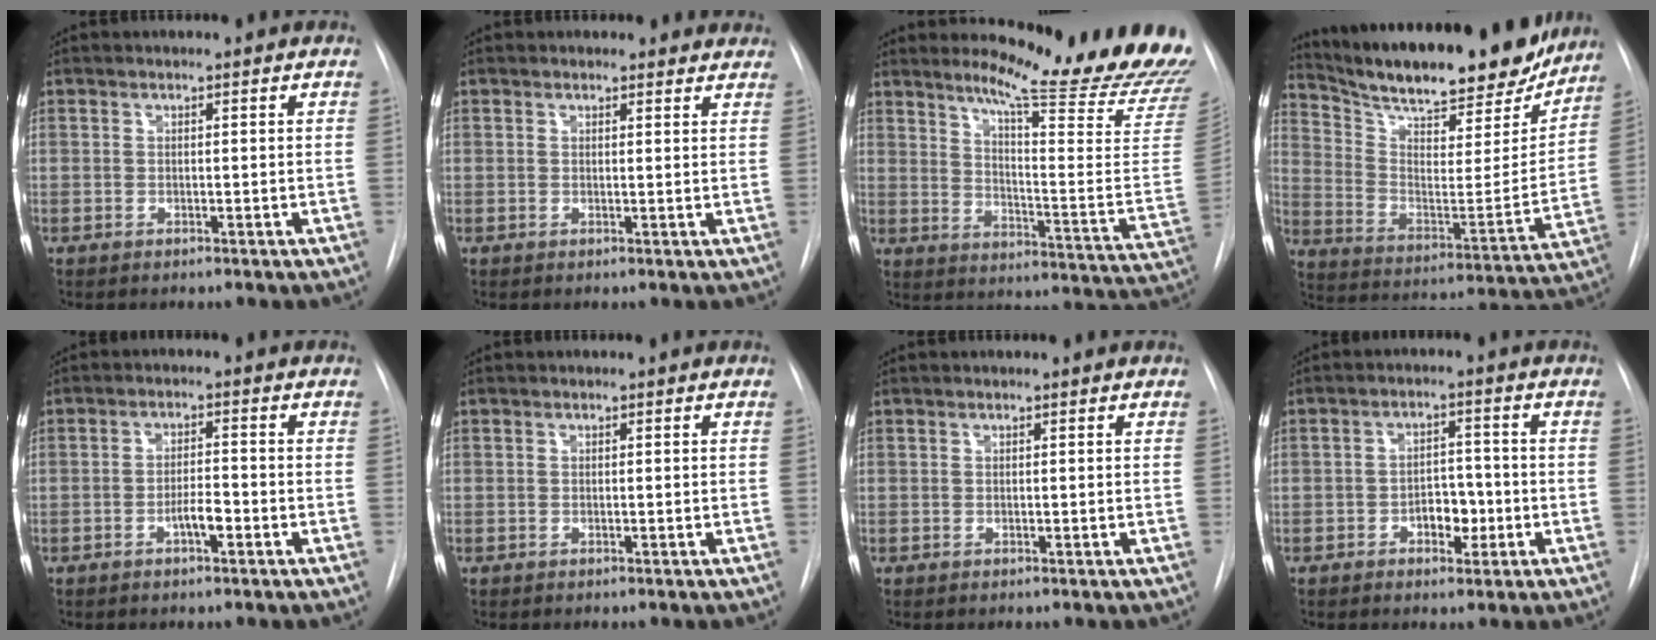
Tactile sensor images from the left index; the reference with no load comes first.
{"total": 3.7, "force": [3.3, 1.5, 0.2], "torque": [0.010, -0.007, 0.020]}
{"total": 22.2, "force": [19.8, 0.4, 10.0], "torque": [-0.140, -0.127, 0.244]}
{"total": 27.2, "force": [23.1, 6.3, 12.9], "torque": [-0.212, -0.029, 0.331]}
{"total": 3.3, "force": [-1.6, 0.8, 2.7], "torque": [-0.045, 0.002, -0.029]}
{"total": 0.0}
{"total": 0.0}
{"total": 4.5, "force": [-1.7, 2.8, 3.2], "torque": [-0.041, 0.006, -0.025]}